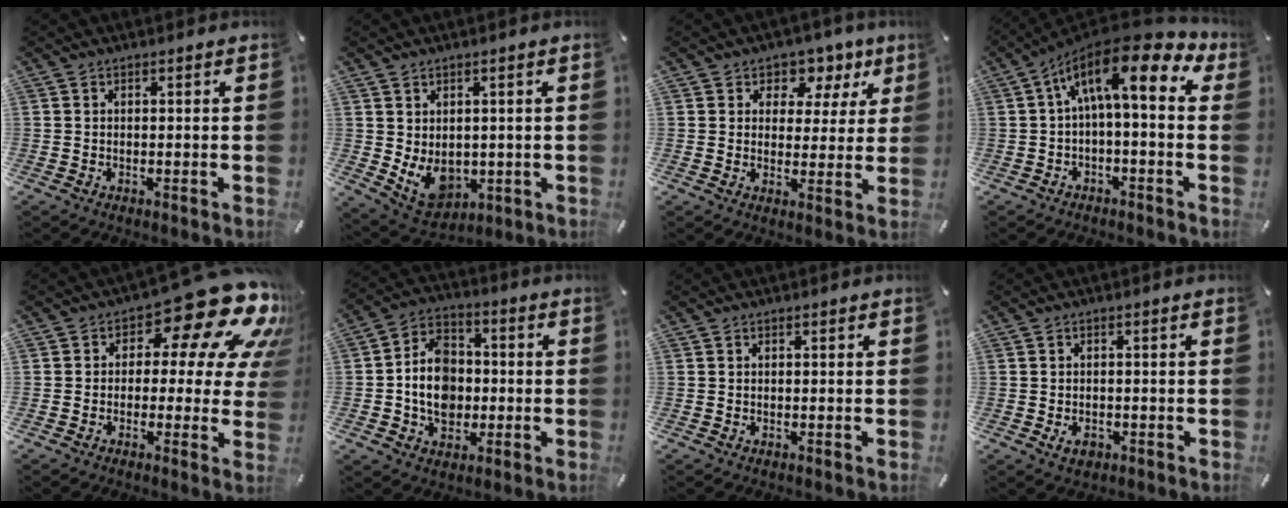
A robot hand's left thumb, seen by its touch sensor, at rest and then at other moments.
{"total": 7.7, "force": [0.2, 6.8, 3.7], "torque": [-0.072, -0.015, 0.008]}
{"total": 6.5, "force": [3.7, 5.0, 2.0], "torque": [-0.017, -0.033, 0.059]}
{"total": 14.8, "force": [5.1, 5.5, 12.8], "torque": [-0.232, -0.030, 0.081]}
{"total": 17.7, "force": [10.0, 7.8, 12.3], "torque": [-0.161, -0.075, 0.163]}
{"total": 11.4, "force": [-1.6, 9.4, 6.4], "torque": [-0.129, 0.021, -0.027]}
{"total": 0.0}
{"total": 2.8, "force": [-1.1, 1.9, 1.8], "torque": [-0.039, 0.003, -0.020]}